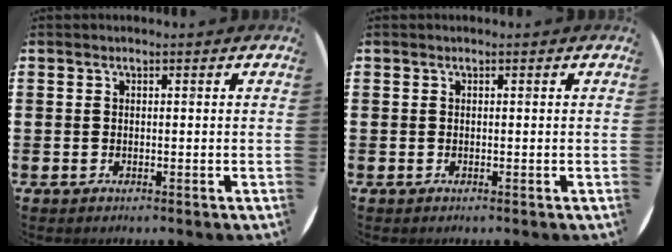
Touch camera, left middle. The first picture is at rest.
{"total": 0.0}